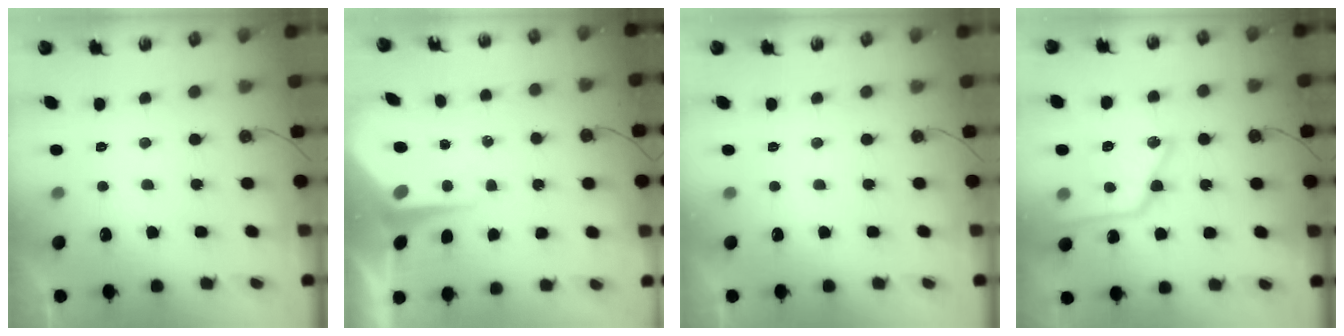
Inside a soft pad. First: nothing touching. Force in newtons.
{"total": 8.3, "press": 8.2, "slide": 0.8}
{"total": 0.0}
{"total": 21.2, "press": 21.2, "slide": 1.5}